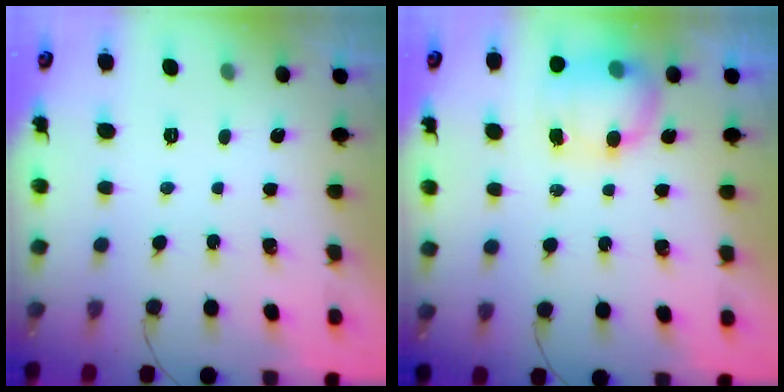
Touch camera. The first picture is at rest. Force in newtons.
{"total": 7.8, "press": 7.4, "slide": 2.5}